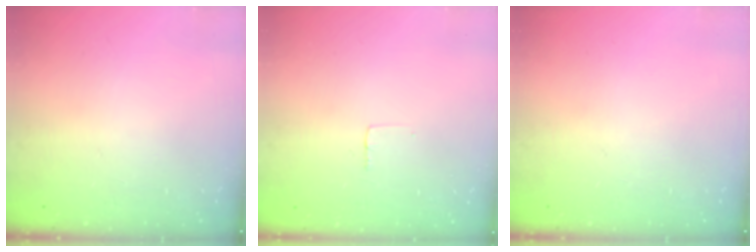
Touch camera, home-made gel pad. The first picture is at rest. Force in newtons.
{"total": 2.4, "press": 2.4, "slide": 0.1}
{"total": 0.0}